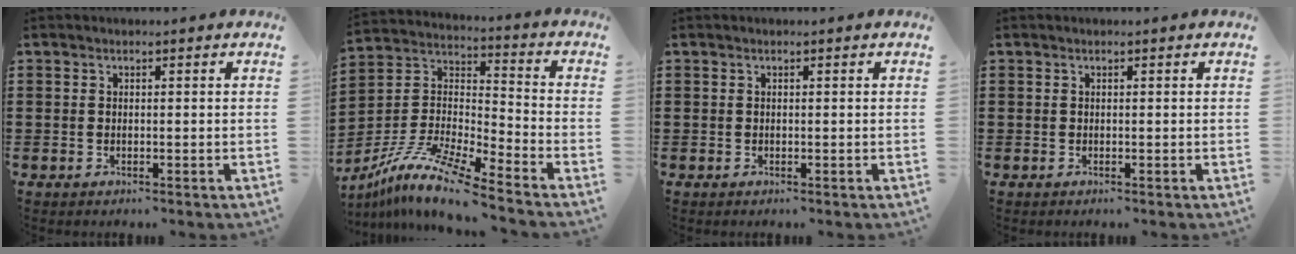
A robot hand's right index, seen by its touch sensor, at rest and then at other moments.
{"total": 10.6, "force": [-8.8, 0.8, 5.9], "torque": [-0.133, -0.002, -0.181]}
{"total": 0.0}
{"total": 0.0}